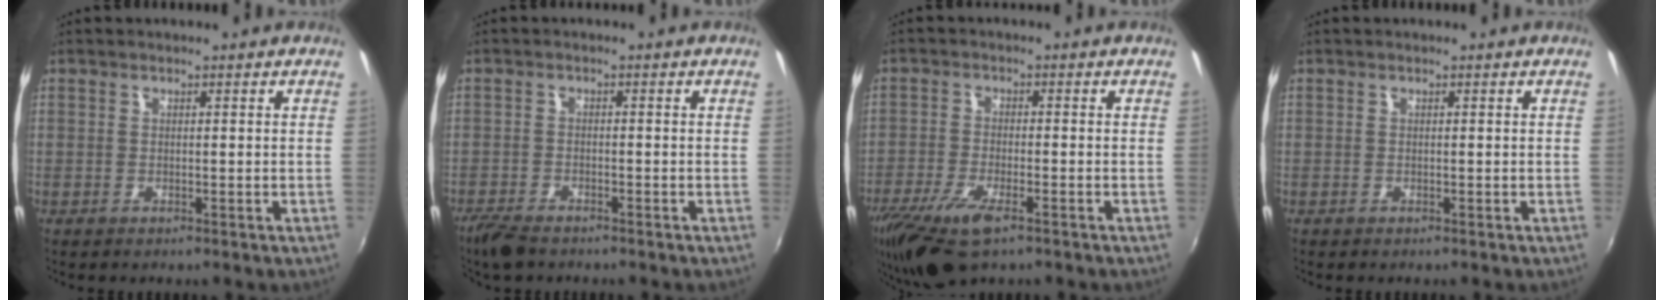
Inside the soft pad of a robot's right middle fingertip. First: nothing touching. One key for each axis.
{"total": 4.8, "fx": -4.0, "fy": 1.4, "fz": 2.3, "tx": -0.065, "ty": -0.015, "tz": -0.077}
{"total": 11.9, "fx": -7.4, "fy": 3.9, "fz": 8.4, "tx": -0.187, "ty": -0.036, "tz": -0.137}
{"total": 0.0}